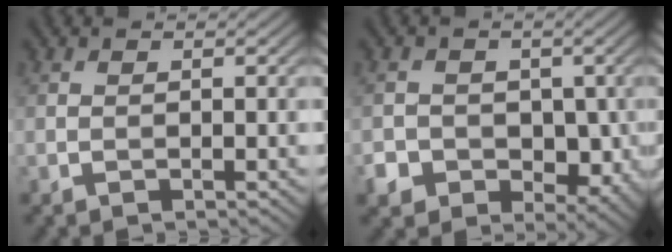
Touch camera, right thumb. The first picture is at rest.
{"total": 6.5, "force": [-1.5, 5.6, 2.9], "torque": [-0.048, -0.011, -0.034]}